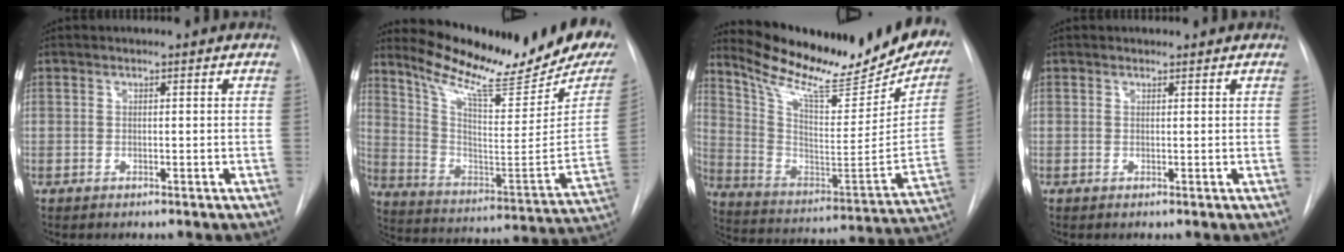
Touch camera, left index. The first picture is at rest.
{"total": 22.9, "force": [19.5, 2.2, 11.8], "torque": [-0.194, -0.074, 0.291]}
{"total": 27.2, "force": [22.7, 6.0, 13.8], "torque": [-0.223, -0.050, 0.327]}
{"total": 0.9, "force": [0.9, 0.3, 0.0], "torque": [-0.005, 0.000, 0.011]}